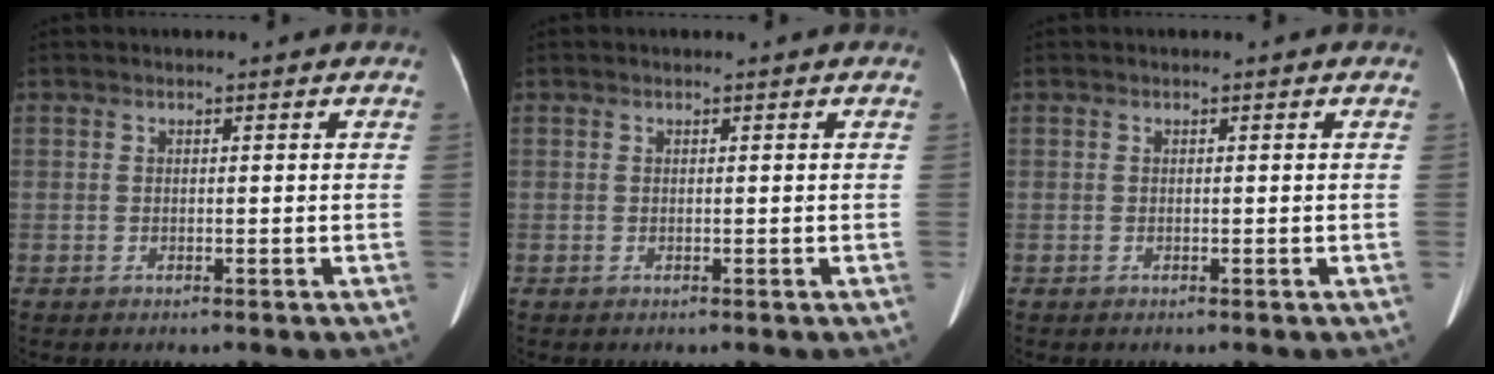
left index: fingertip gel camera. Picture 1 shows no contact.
{"total": 0.0}
{"total": 0.0}